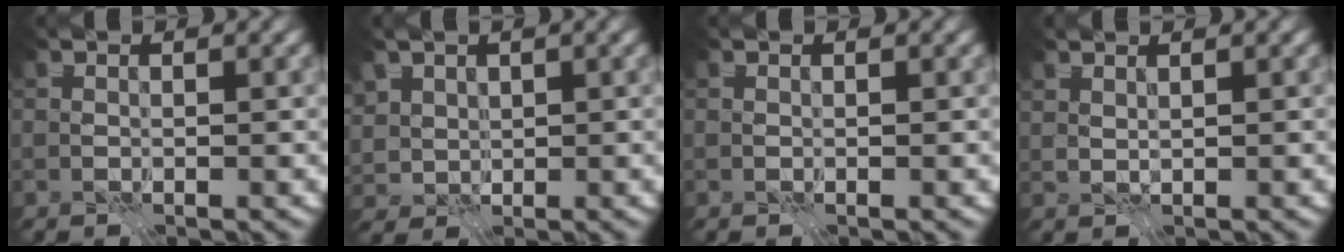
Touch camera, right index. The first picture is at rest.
{"total": 2.8, "force": [1.3, 2.3, 1.0], "torque": [-0.035, 0.004, 0.026]}
{"total": 0.0}
{"total": 0.9, "force": [0.8, -0.4, 0.0], "torque": [-0.002, -0.004, 0.018]}